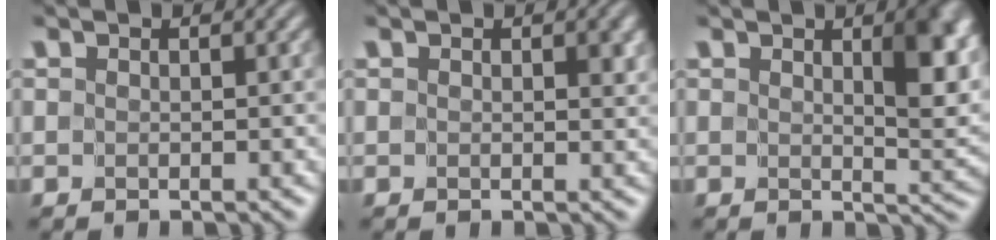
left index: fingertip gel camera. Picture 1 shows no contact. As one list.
[{"total": 1.6, "force": [0.4, 0.9, 1.2], "torque": [-0.009, -0.002, 0.006]}, {"total": 4.6, "force": [1.7, 1.5, 4.0], "torque": [-0.048, -0.008, 0.030]}]